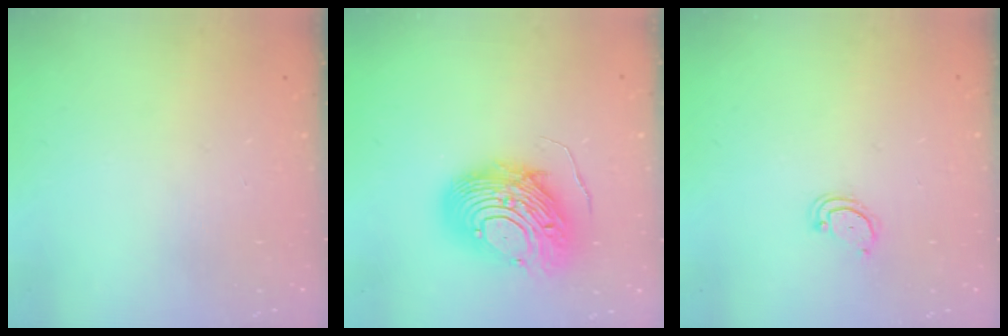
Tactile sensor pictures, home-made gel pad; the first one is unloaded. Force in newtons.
{"total": 13.5, "press": 13.4, "slide": 0.8}
{"total": 2.3, "press": 2.3, "slide": 0.2}